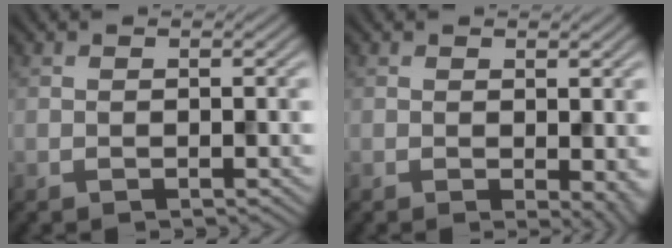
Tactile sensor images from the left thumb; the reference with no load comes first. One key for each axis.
{"total": 2.7, "fx": -0.2, "fy": 1.3, "fz": 2.3, "tx": -0.025, "ty": -0.007, "tz": 0.000}